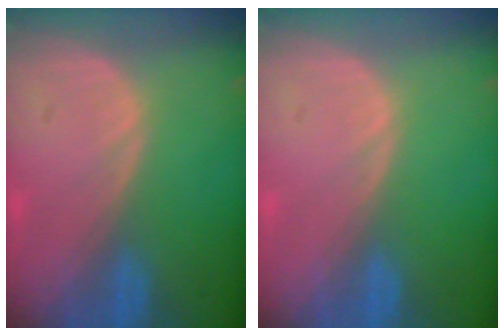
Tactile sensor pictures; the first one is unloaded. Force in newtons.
{"total": 0.0}